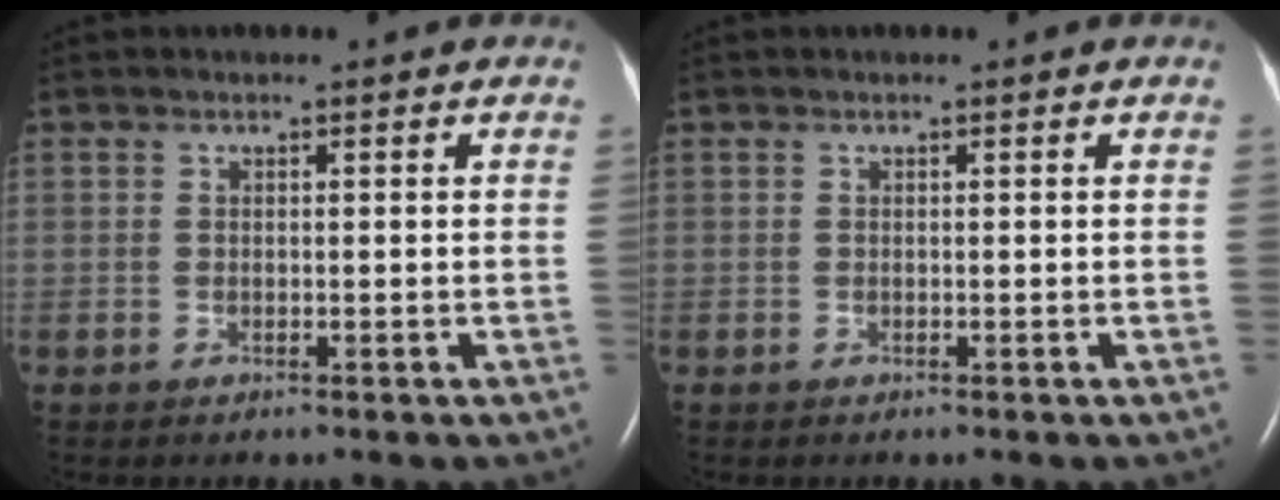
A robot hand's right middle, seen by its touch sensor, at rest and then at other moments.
{"total": 0.0}